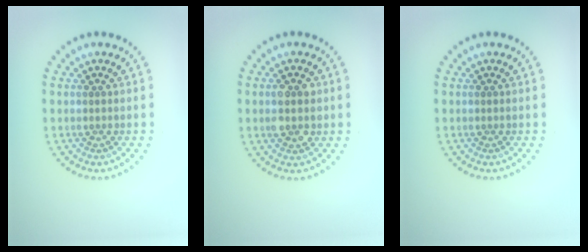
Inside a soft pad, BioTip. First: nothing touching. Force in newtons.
{"total": 2.9, "press": 2.9, "slide": 0.3}
{"total": 0.0}